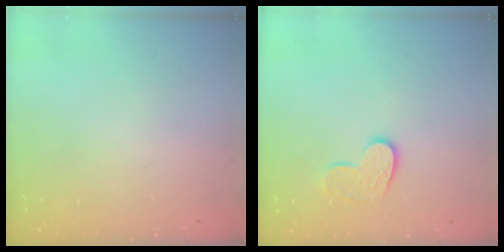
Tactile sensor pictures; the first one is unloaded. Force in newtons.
{"total": 9.5, "press": 9.5, "slide": 0.6}